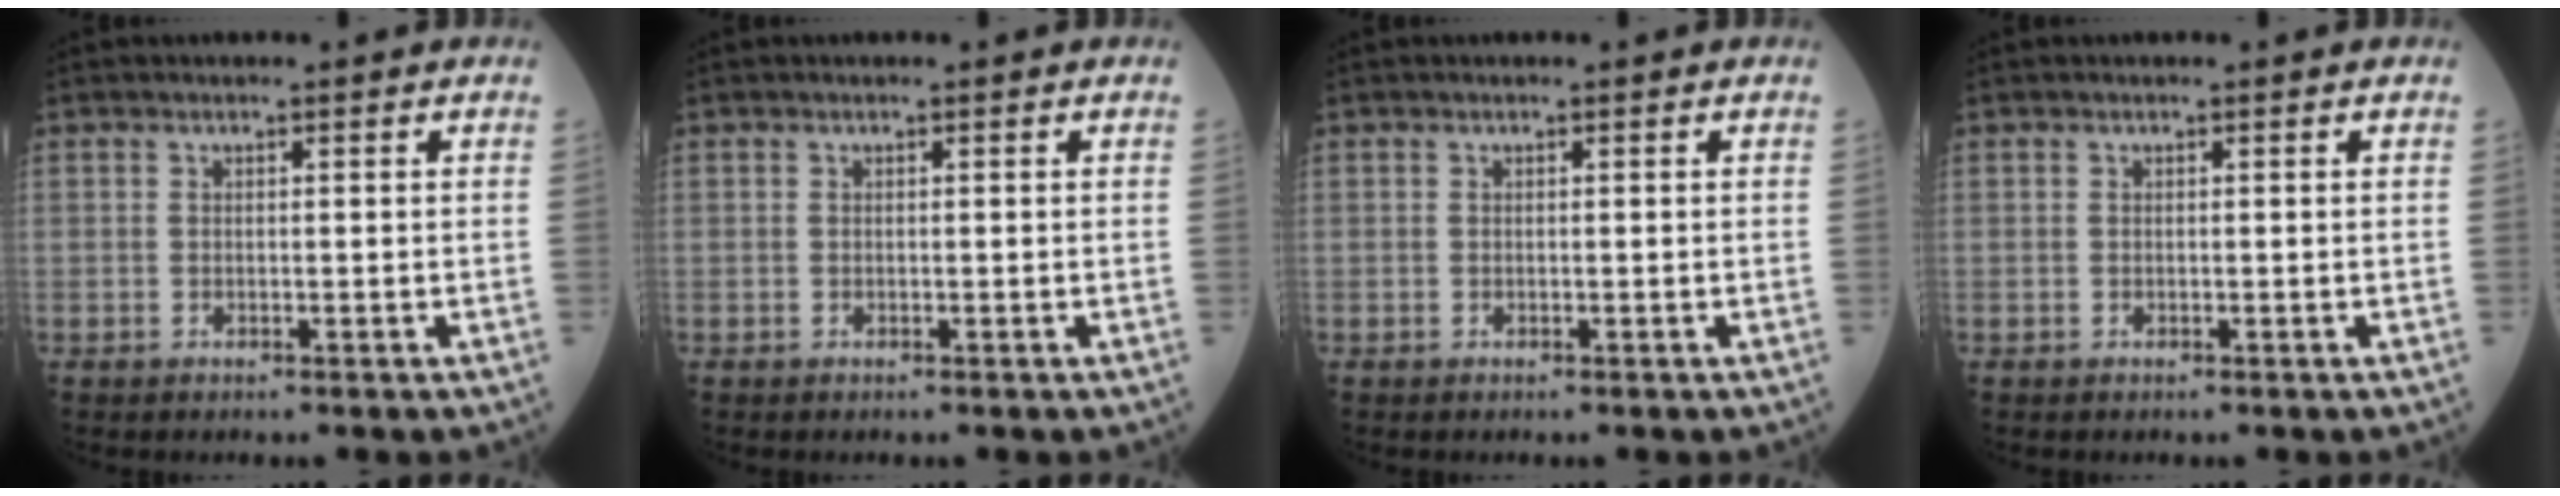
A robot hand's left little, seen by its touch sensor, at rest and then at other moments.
{"total": 0.0}
{"total": 0.0}
{"total": 0.0}